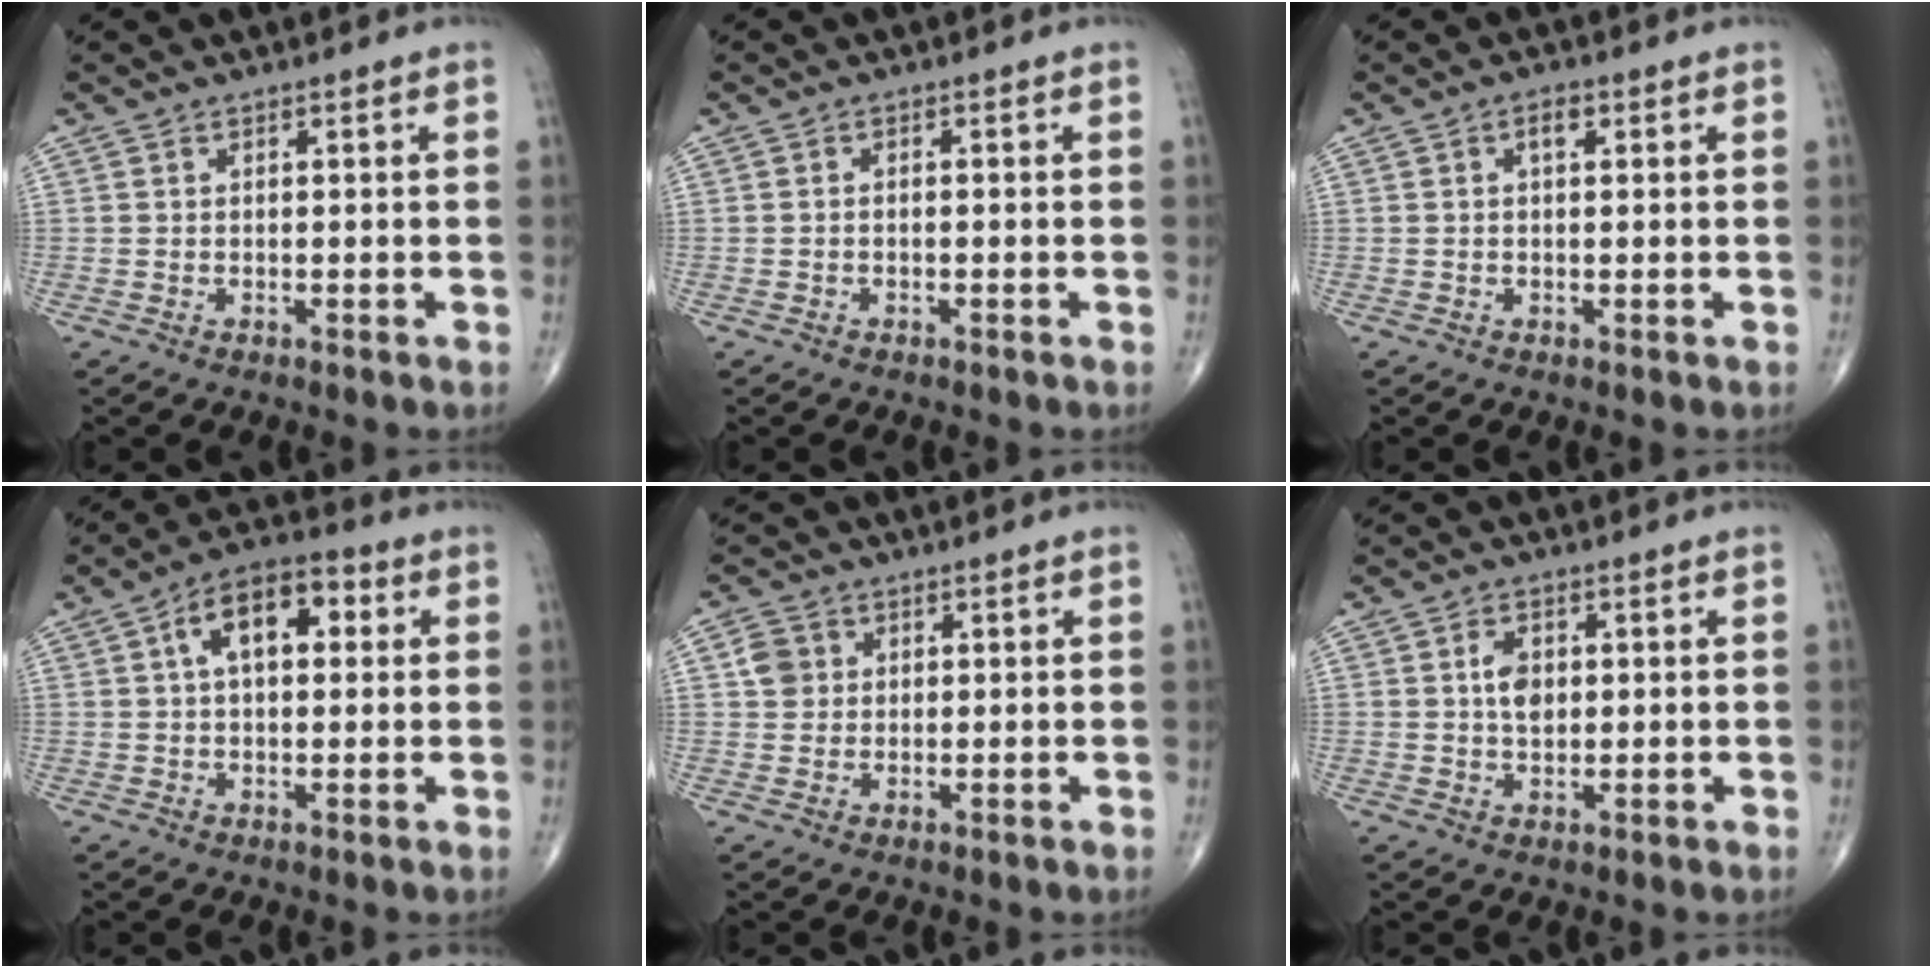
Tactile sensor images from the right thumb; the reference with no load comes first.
{"total": 0.5, "force": [-0.3, 0.2, 0.4], "torque": [-0.007, 0.005, -0.008]}
{"total": 1.8, "force": [0.5, 0.9, 1.5], "torque": [-0.024, 0.003, 0.007]}
{"total": 10.9, "force": [2.7, 6.1, 8.6], "torque": [-0.124, 0.024, 0.034]}
{"total": 3.9, "force": [0.9, 3.5, 1.4], "torque": [-0.010, 0.002, 0.014]}
{"total": 4.3, "force": [0.7, 2.8, 3.2], "torque": [-0.047, -0.002, 0.012]}